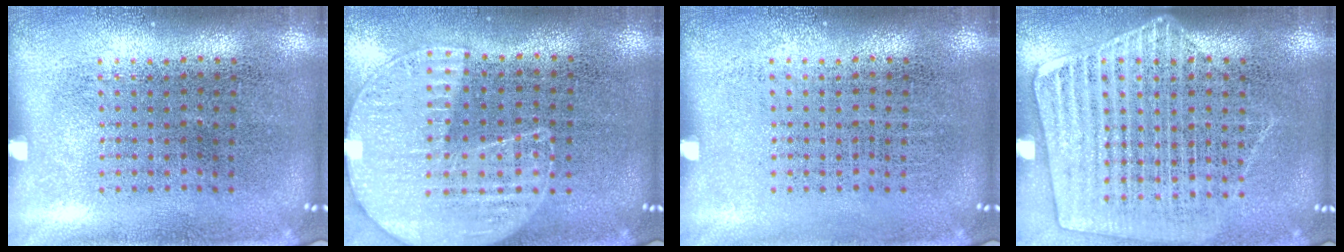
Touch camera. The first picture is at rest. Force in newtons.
{"total": 1.1, "press": 1.1, "slide": 0.4}
{"total": 0.0}
{"total": 1.6, "press": 1.5, "slide": 0.5}